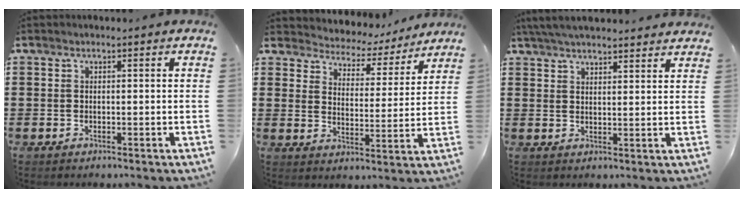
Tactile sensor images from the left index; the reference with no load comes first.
{"total": 3.9, "force": [3.8, 0.7, -0.2], "torque": [-0.024, -0.035, 0.060]}
{"total": 4.3, "force": [4.1, 0.0, 1.2], "torque": [-0.034, -0.011, 0.077]}